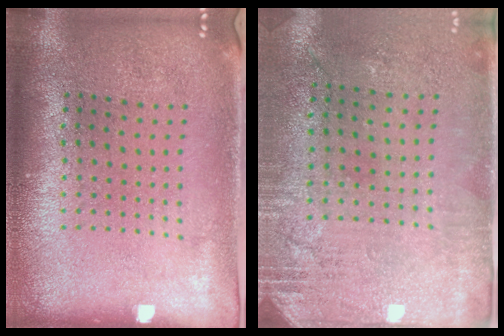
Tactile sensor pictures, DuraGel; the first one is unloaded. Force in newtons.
{"total": 2.8, "press": 2.3, "slide": 1.6}